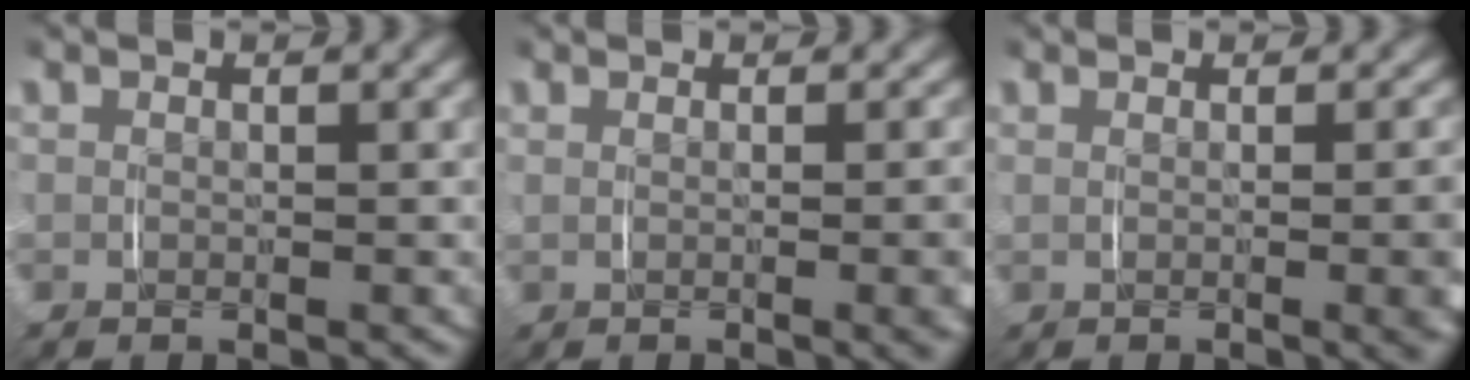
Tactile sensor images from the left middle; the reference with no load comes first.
{"total": 2.7, "force": [0.3, 0.2, 2.7], "torque": [-0.026, 0.005, 0.004]}
{"total": 3.3, "force": [0.4, 0.4, 3.3], "torque": [-0.029, 0.006, 0.003]}